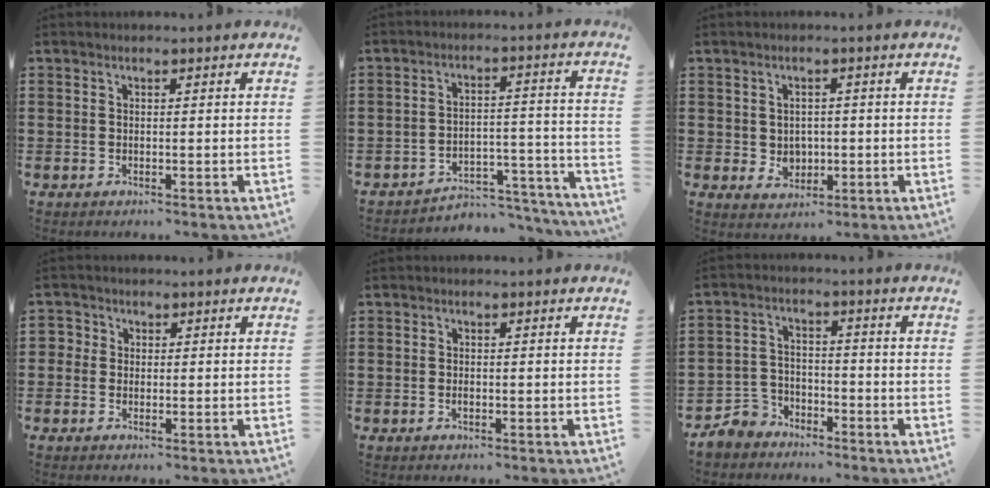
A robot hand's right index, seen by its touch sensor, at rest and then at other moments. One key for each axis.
{"total": 4.9, "fx": -4.6, "fy": 1.2, "fz": 1.3, "tx": -0.023, "ty": 0.011, "tz": -0.092}
{"total": 2.6, "fx": 0.1, "fy": 2.3, "fz": 1.2, "tx": -0.023, "ty": 0.005, "tz": -0.004}
{"total": 1.4, "fx": 0.0, "fy": 1.4, "fz": 0.2, "tx": -0.009, "ty": 0.008, "tz": -0.003}
{"total": 0.7, "fx": -0.2, "fy": 0.3, "fz": 0.6, "tx": -0.013, "ty": -0.003, "tz": -0.003}
{"total": 4.9, "fx": -4.2, "fy": 2.4, "fz": 0.7, "tx": -0.046, "ty": 0.004, "tz": -0.093}